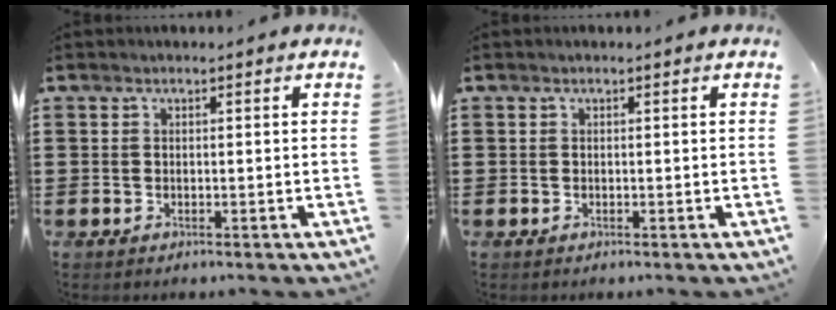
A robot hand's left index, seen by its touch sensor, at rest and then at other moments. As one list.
[{"total": 0.0}]